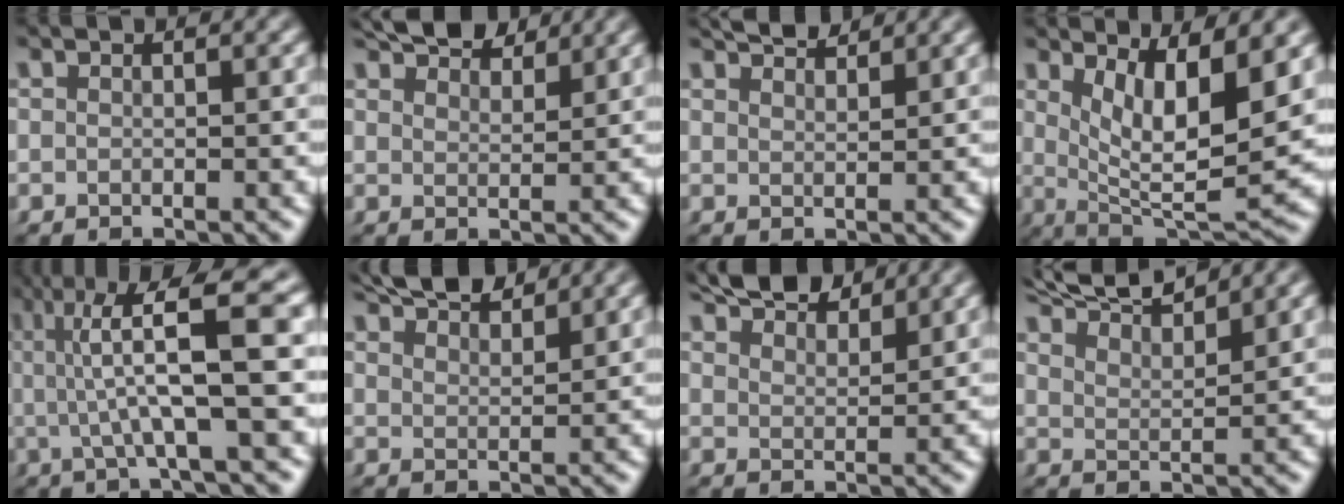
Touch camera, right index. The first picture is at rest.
{"total": 5.8, "force": [5.0, 1.9, 2.4], "torque": [-0.028, 0.010, 0.077]}
{"total": 3.3, "force": [3.1, 0.4, 1.1], "torque": [-0.012, 0.002, 0.054]}
{"total": 8.8, "force": [2.2, 3.3, 7.9], "torque": [-0.126, -0.024, 0.045]}
{"total": 8.5, "force": [2.7, 1.4, 8.0], "torque": [-0.119, 0.023, 0.033]}
{"total": 5.3, "force": [4.8, 1.1, 2.1], "torque": [-0.036, 0.005, 0.079]}
{"total": 6.1, "force": [5.2, 1.8, 2.5], "torque": [-0.038, 0.007, 0.083]}
{"total": 7.4, "force": [6.9, 1.2, 2.5], "torque": [-0.048, 0.017, 0.110]}